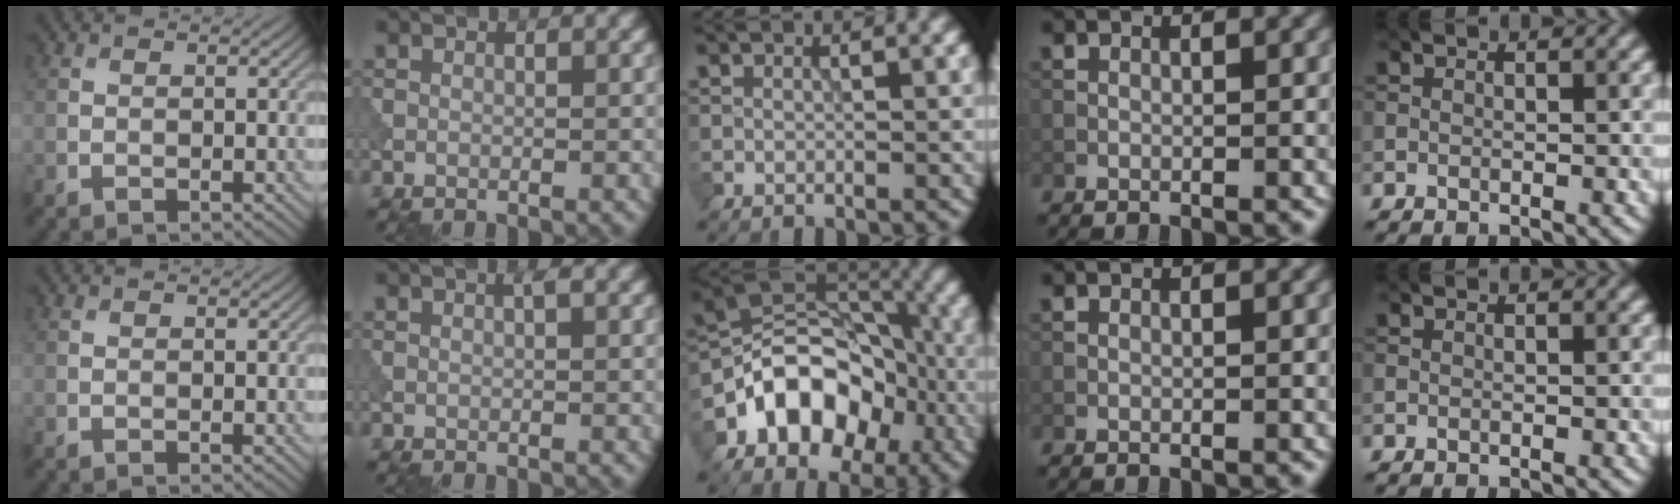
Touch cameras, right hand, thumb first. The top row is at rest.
{"index": {"total": 0.6, "force": [0.2, 0.0, 0.5], "torque": [-0.011, 0.004, 0.003]}, "middle": {"total": 9.1, "force": [-4.0, 6.4, 5.1], "torque": [-0.056, 0.011, -0.082]}}